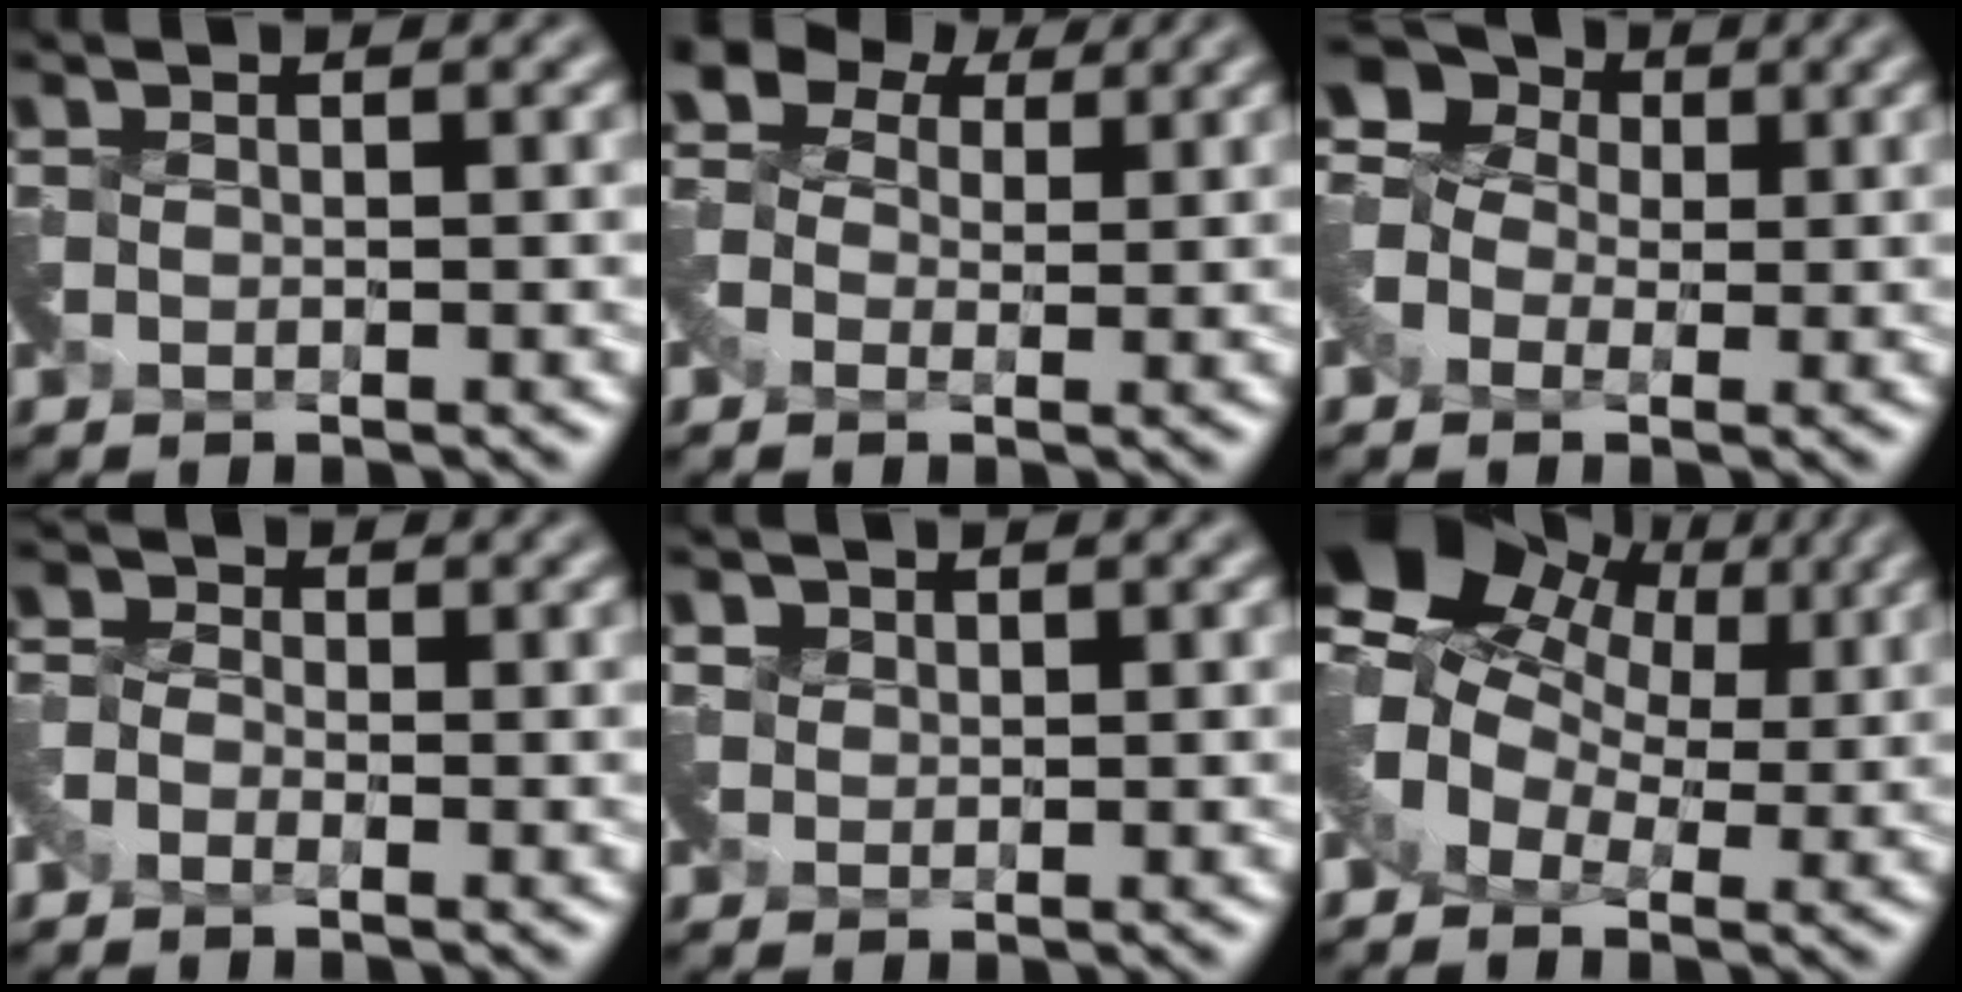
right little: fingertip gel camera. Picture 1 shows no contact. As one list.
[{"total": 4.8, "force": [1.5, 3.7, 2.7], "torque": [-0.072, 0.028, 0.015]}, {"total": 4.8, "force": [0.6, 4.0, 2.5], "torque": [-0.057, 0.029, 0.003]}, {"total": 1.4, "force": [-1.1, 0.8, 0.2], "torque": [-0.013, 0.004, -0.034]}, {"total": 0.8, "force": [0.5, 0.6, -0.3], "torque": [0.002, 0.005, 0.012]}, {"total": 7.7, "force": [3.1, 5.3, 4.7], "torque": [-0.079, 0.013, 0.044]}]